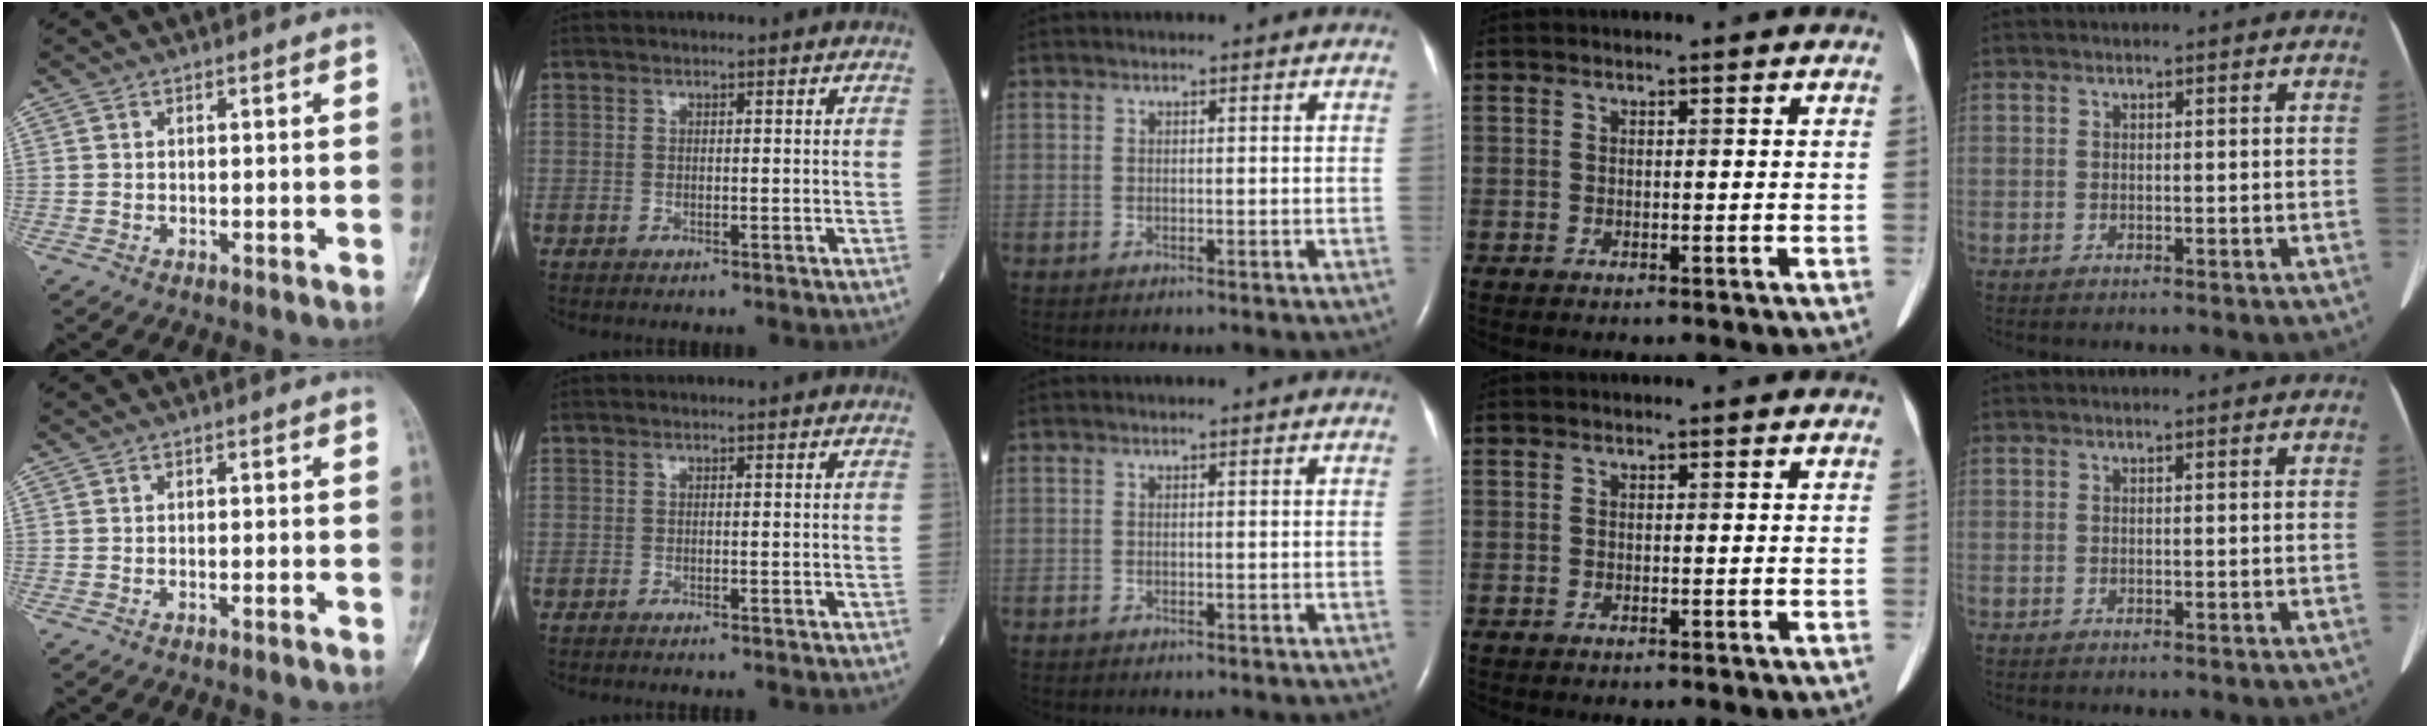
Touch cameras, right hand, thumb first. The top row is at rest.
{"thumb": {"total": 0.7, "force": [-0.5, 0.0, 0.5], "torque": [-0.012, 0.003, -0.004]}, "index": {"total": 1.8, "force": [-1.6, 0.0, 0.7], "torque": [-0.010, 0.000, -0.020]}}